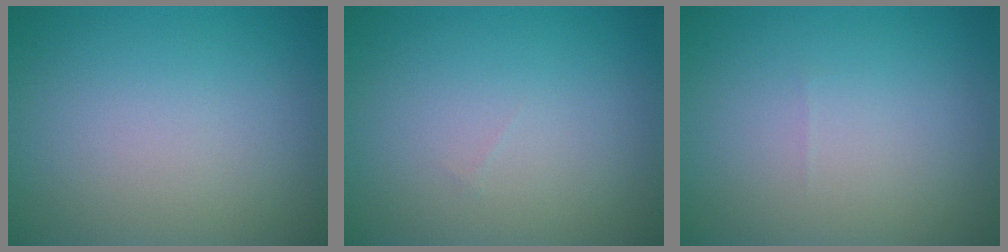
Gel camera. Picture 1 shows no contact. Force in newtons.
{"total": 0.0}
{"total": 0.0}